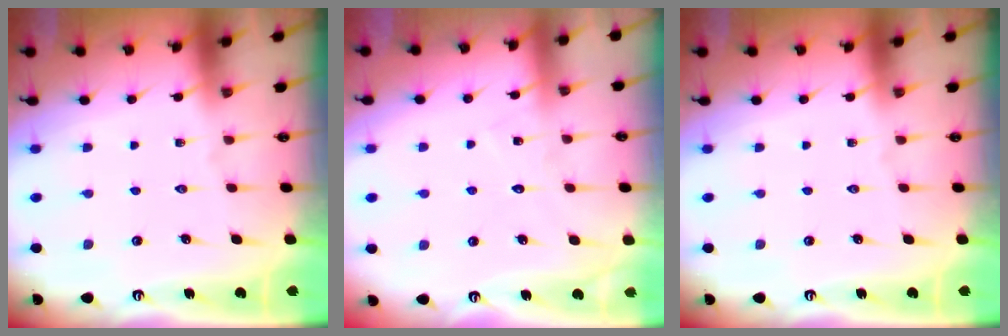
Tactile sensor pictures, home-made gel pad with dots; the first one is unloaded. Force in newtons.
{"total": 6.3, "press": 6.3, "slide": 0.2}
{"total": 0.0}